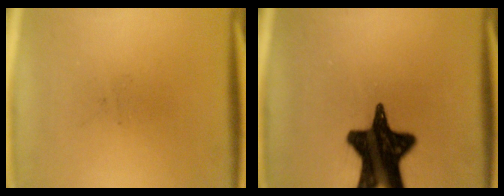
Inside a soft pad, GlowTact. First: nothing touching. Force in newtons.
{"total": 18.5}